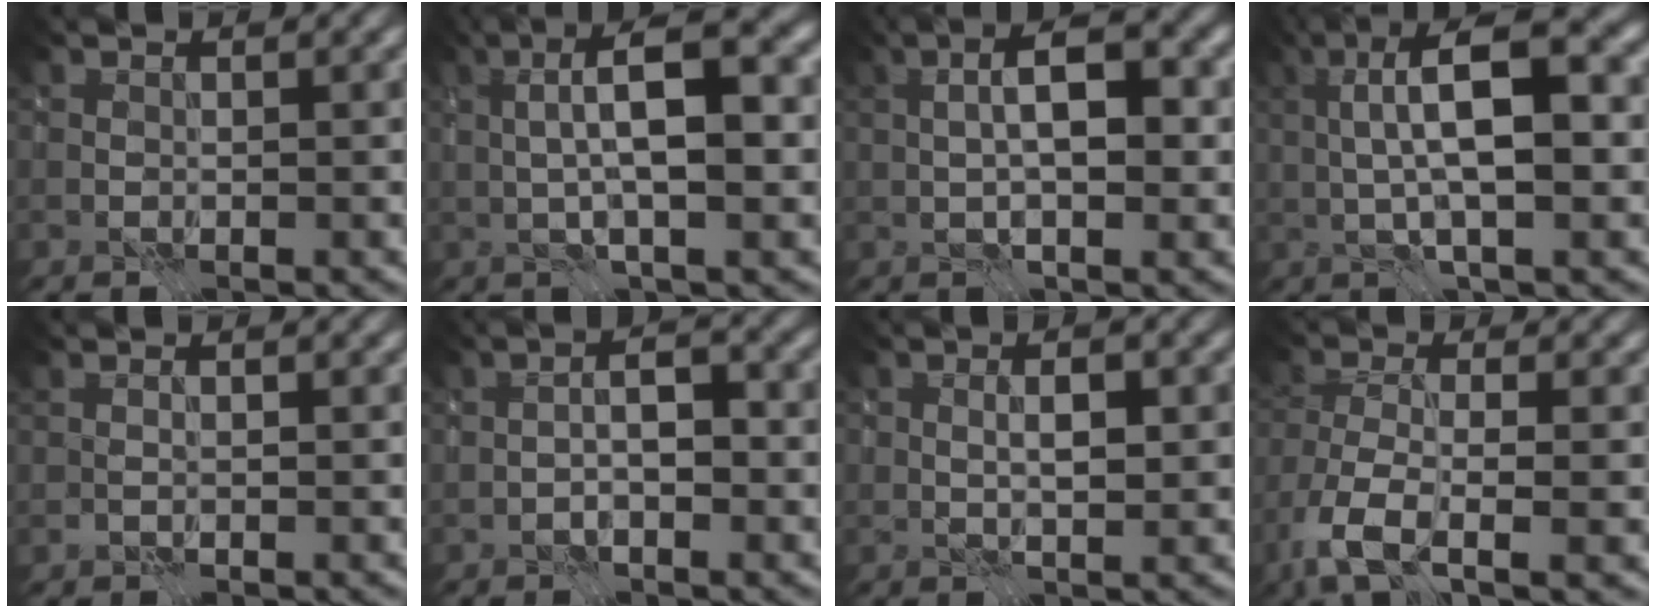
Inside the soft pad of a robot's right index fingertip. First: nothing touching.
{"total": 7.8, "force": [0.7, 2.0, 7.6], "torque": [-0.118, 0.011, 0.009]}
{"total": 5.2, "force": [0.5, 1.8, 4.8], "torque": [-0.077, 0.007, 0.007]}
{"total": 9.1, "force": [1.0, 2.7, 8.7], "torque": [-0.140, 0.014, 0.012]}
{"total": 0.0}
{"total": 2.9, "force": [-0.7, 1.2, 2.6], "torque": [-0.042, 0.002, -0.017]}
{"total": 2.5, "force": [0.1, 1.0, 2.3], "torque": [-0.036, -0.007, 0.008]}
{"total": 6.8, "force": [-3.6, 2.4, 5.3], "torque": [-0.115, -0.016, -0.070]}